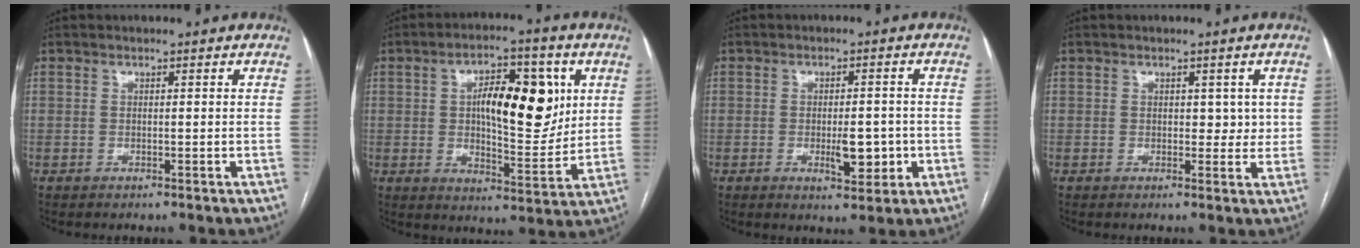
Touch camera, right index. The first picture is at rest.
{"total": 13.8, "force": [3.2, 5.2, 12.4], "torque": [-0.189, 0.017, 0.053]}
{"total": 5.5, "force": [-1.4, 2.0, 5.0], "torque": [-0.072, -0.002, -0.013]}
{"total": 2.9, "force": [0.6, 2.0, 2.0], "torque": [-0.014, 0.002, 0.006]}